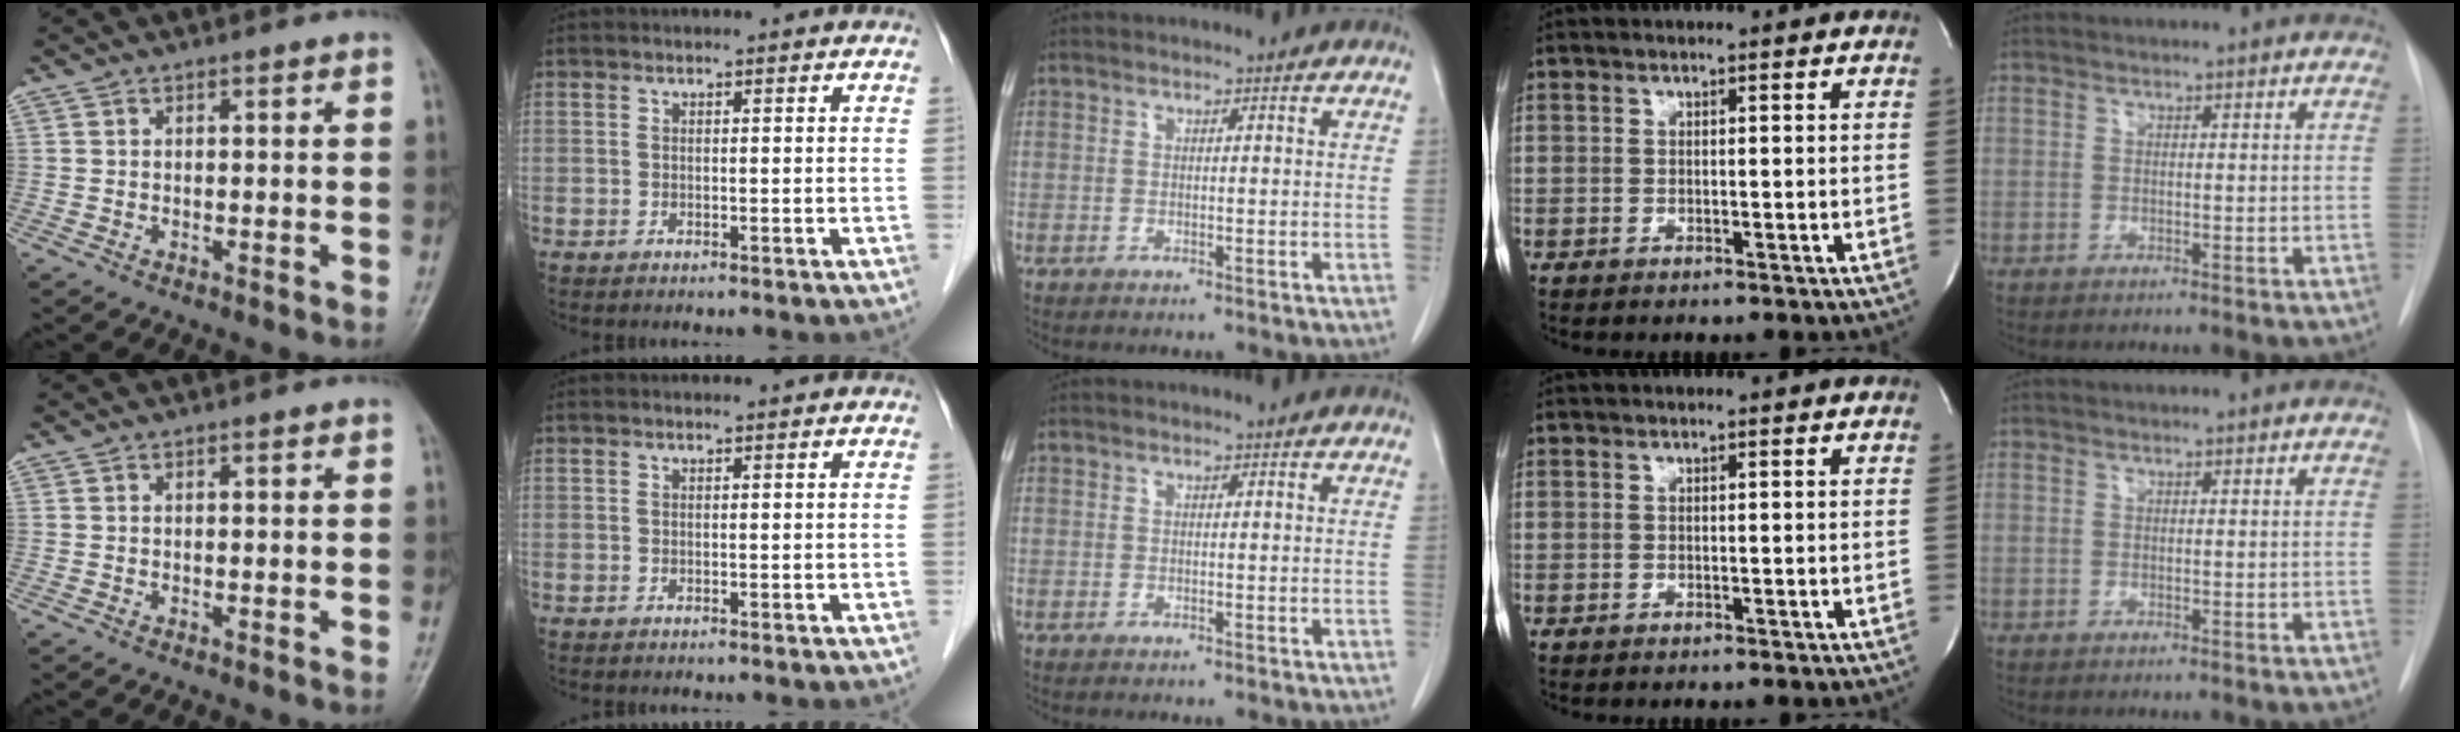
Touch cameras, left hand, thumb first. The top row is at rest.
{}